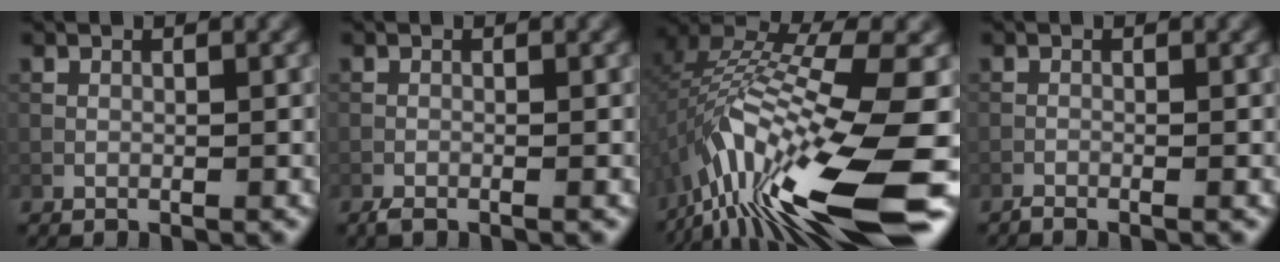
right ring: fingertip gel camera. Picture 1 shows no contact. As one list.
[{"total": 1.0, "force": [-0.8, 0.2, 0.6], "torque": [-0.013, -0.002, -0.017]}, {"total": 16.5, "force": [-6.4, 4.2, 14.6], "torque": [-0.288, 0.017, -0.121]}, {"total": 0.7, "force": [-0.7, 0.0, 0.3], "torque": [-0.005, -0.001, -0.017]}]